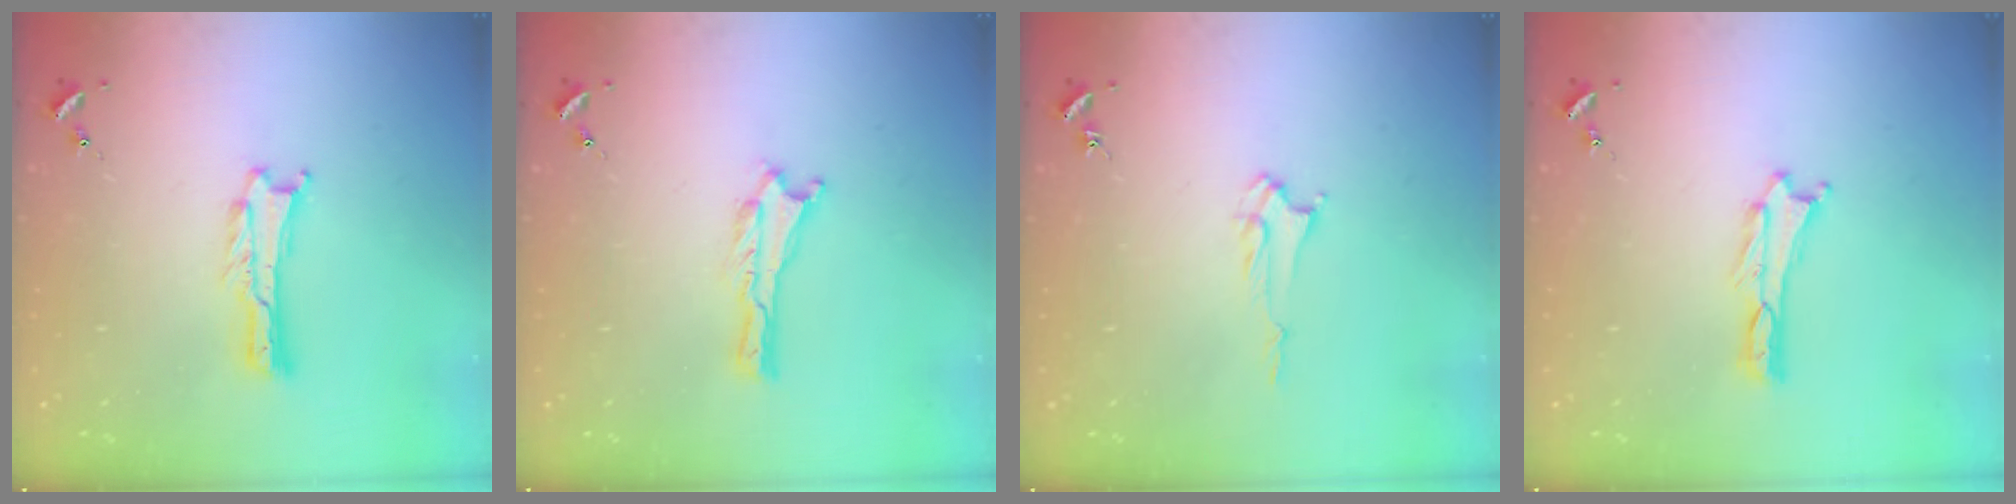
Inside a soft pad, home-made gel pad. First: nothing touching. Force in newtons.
{"total": 0.0}
{"total": 2.4, "press": 2.4, "slide": 0.3}
{"total": 0.0}